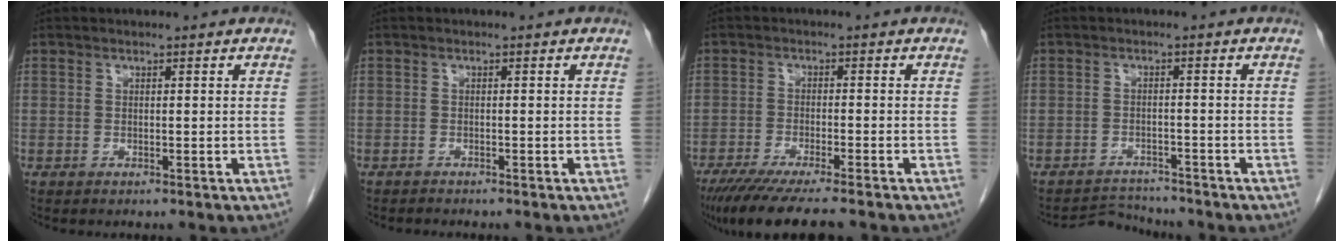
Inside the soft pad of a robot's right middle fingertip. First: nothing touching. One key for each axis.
{"total": 0.8, "fx": -0.8, "fy": 0.1, "fz": 0.0, "tx": -0.007, "ty": -0.002, "tz": -0.015}
{"total": 11.1, "fx": -8.9, "fy": 0.7, "fz": 6.5, "tx": -0.095, "ty": -0.026, "tz": -0.140}
{"total": 3.7, "fx": -3.4, "fy": 0.1, "fz": -1.3, "tx": 0.023, "ty": -0.004, "tz": -0.053}